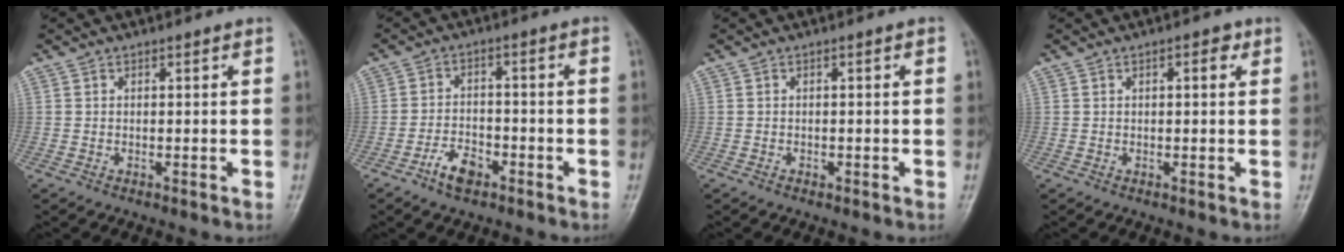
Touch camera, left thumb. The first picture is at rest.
{"total": 5.3, "force": [-3.3, 2.6, 3.1], "torque": [-0.051, 0.023, -0.061]}
{"total": 0.8, "force": [-0.4, 0.5, 0.4], "torque": [-0.006, 0.009, -0.006]}
{"total": 2.1, "force": [0.8, 0.9, 1.8], "torque": [-0.021, 0.002, 0.008]}